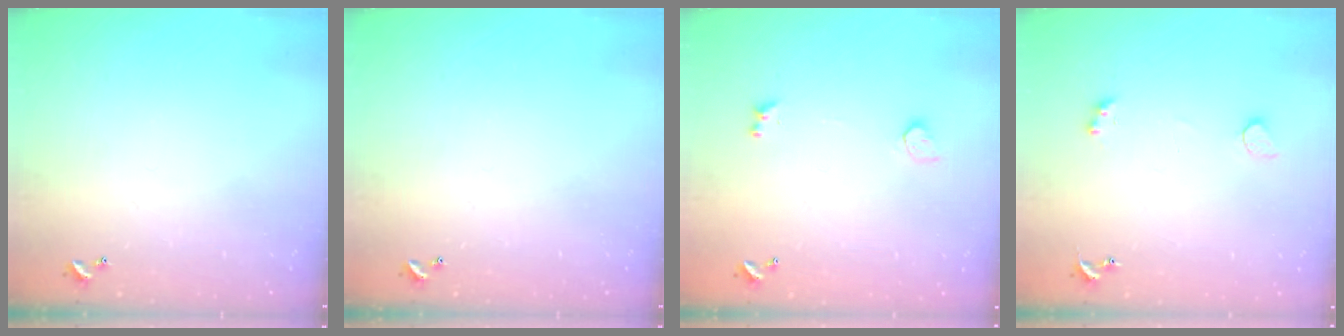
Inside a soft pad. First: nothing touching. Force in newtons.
{"total": 0.0}
{"total": 1.7, "press": 1.1, "slide": 1.2}
{"total": 2.1, "press": 1.8, "slide": 1.0}